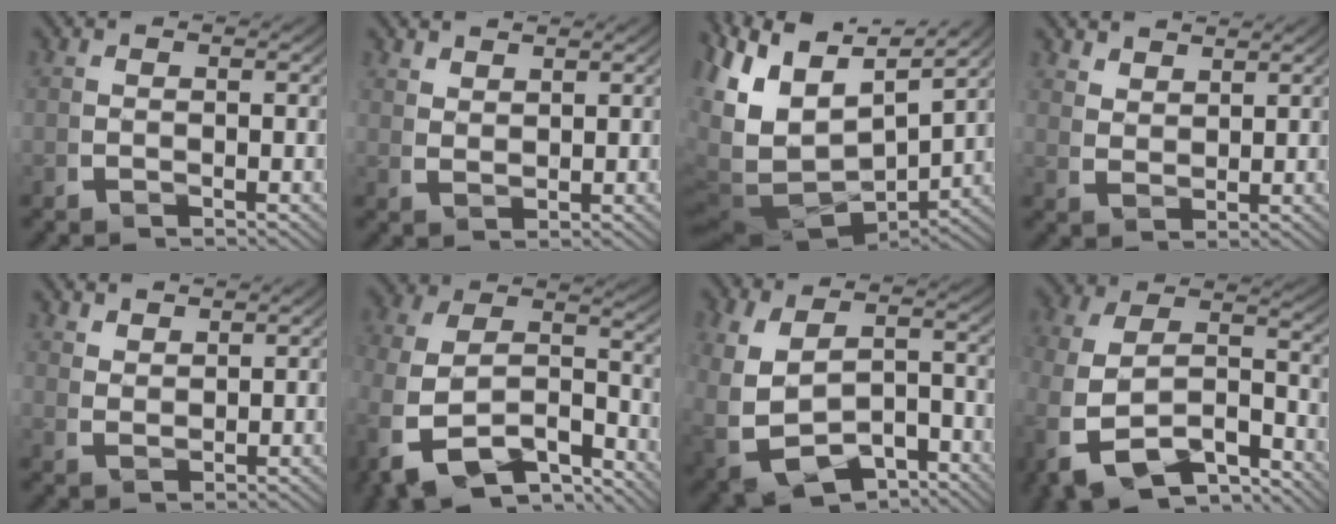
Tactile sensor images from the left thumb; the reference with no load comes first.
{"total": 2.0, "force": [2.0, 0.1, 0.2], "torque": [0.003, 0.002, 0.047]}
{"total": 14.8, "force": [0.8, 10.2, 10.7], "torque": [-0.240, -0.050, 0.034]}
{"total": 2.6, "force": [2.5, 0.5, 0.5], "torque": [-0.003, -0.002, 0.056]}
{"total": 2.3, "force": [2.3, 0.2, 0.3], "torque": [0.000, 0.001, 0.053]}
{"total": 10.8, "force": [-4.2, 7.0, 7.0], "torque": [-0.158, -0.051, -0.052]}
{"total": 8.4, "force": [-3.0, 5.8, 5.3], "torque": [-0.119, -0.045, -0.022]}
{"total": 9.7, "force": [-3.4, 6.0, 6.7], "torque": [-0.148, -0.041, -0.041]}